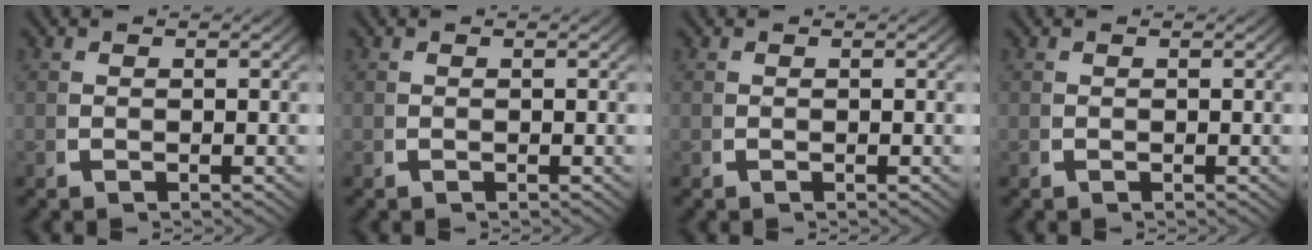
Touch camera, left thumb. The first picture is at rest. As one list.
[{"total": 0.0}, {"total": 0.0}, {"total": 0.0}]